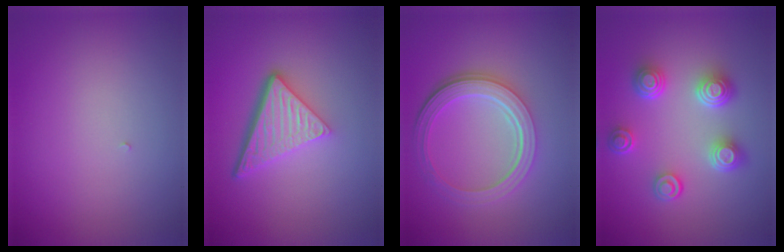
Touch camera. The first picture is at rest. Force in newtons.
{"total": 5.1, "press": 3.6, "slide": 3.7}
{"total": 5.2, "press": 3.8, "slide": 3.5}
{"total": 4.6, "press": 3.6, "slide": 2.9}